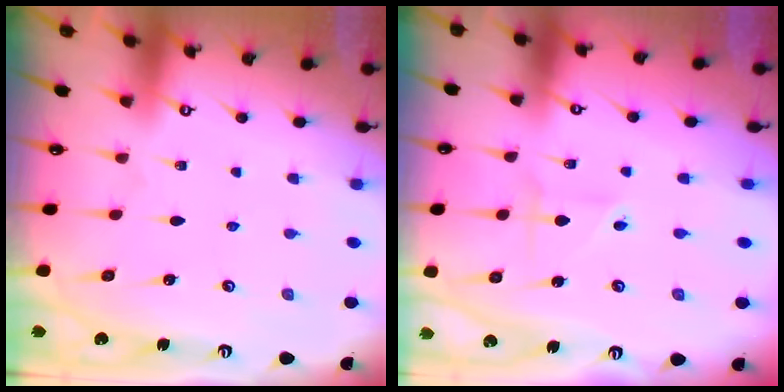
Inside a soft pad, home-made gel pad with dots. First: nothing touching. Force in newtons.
{"total": 2.0, "press": 1.9, "slide": 0.5}